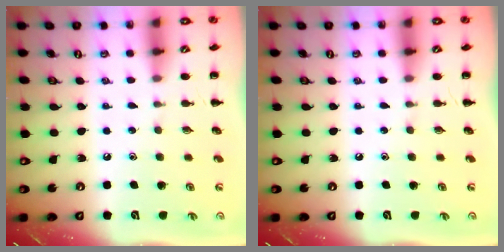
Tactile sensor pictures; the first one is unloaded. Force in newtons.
{"total": 0.0}